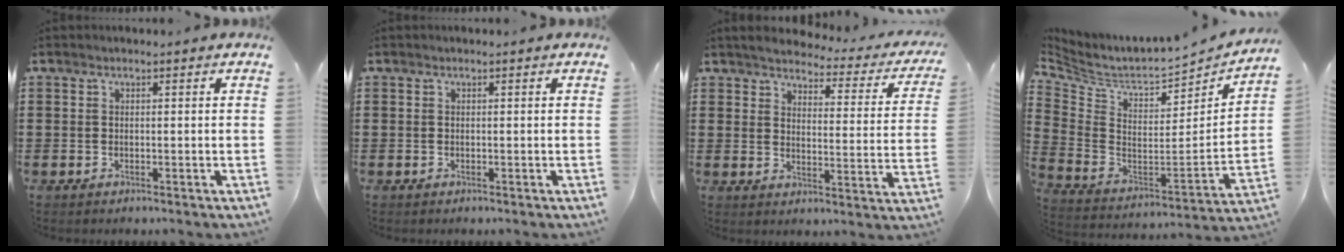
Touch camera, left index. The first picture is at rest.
{"total": 0.0}
{"total": 3.2, "force": [3.1, 0.1, 0.9], "torque": [-0.039, -0.027, 0.045]}
{"total": 4.6, "force": [4.2, 1.0, 1.6], "torque": [-0.060, -0.050, 0.065]}